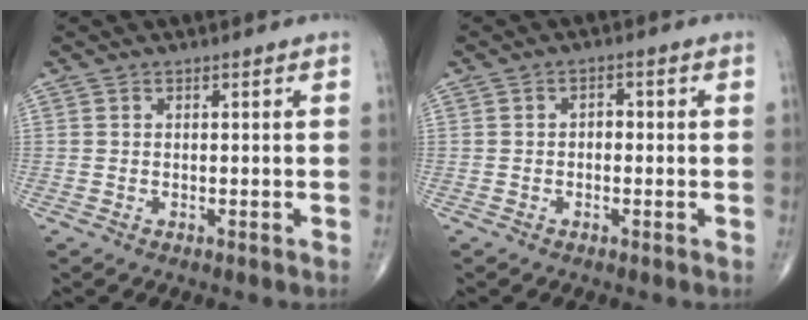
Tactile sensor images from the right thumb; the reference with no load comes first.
{"total": 1.6, "force": [-0.2, 1.1, 1.2], "torque": [-0.005, 0.006, -0.010]}